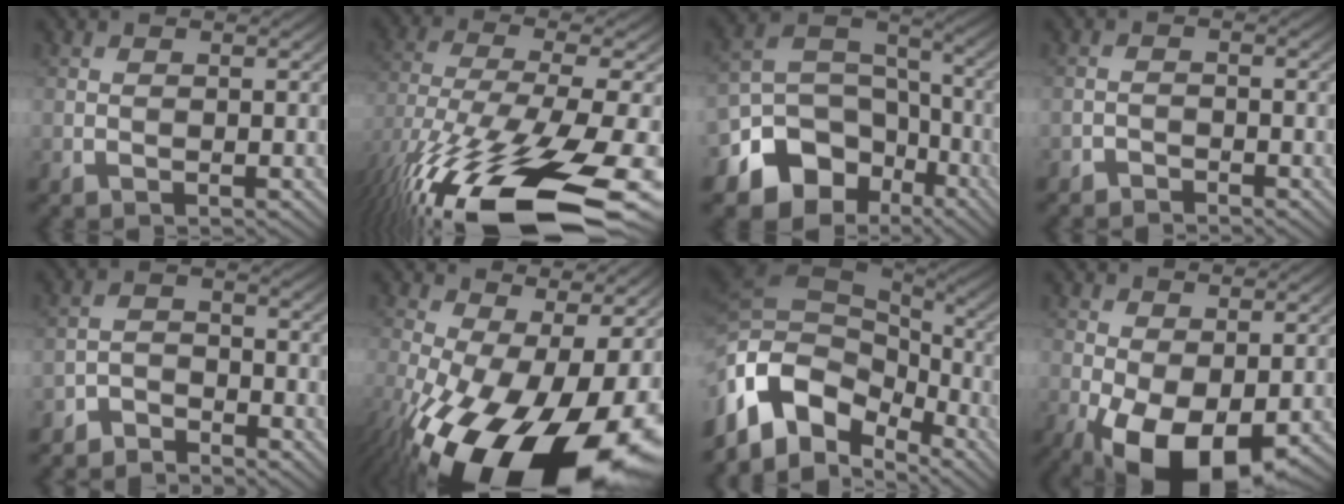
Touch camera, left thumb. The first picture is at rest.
{"total": 18.5, "force": [-11.1, 6.2, 13.5], "torque": [-0.276, -0.033, -0.180]}
{"total": 13.2, "force": [-8.1, 9.5, 4.4], "torque": [-0.119, -0.019, -0.136]}
{"total": 1.3, "force": [-1.2, 0.2, -0.3], "torque": [0.006, 0.001, -0.028]}
{"total": 3.6, "force": [-3.5, 1.1, 0.3], "torque": [-0.004, 0.004, -0.078]}
{"total": 21.0, "force": [-7.5, 10.1, 16.8], "torque": [-0.301, -0.065, -0.097]}
{"total": 14.5, "force": [-5.6, 9.8, 9.1], "torque": [-0.218, -0.013, -0.087]}
{"total": 10.7, "force": [-3.9, 5.5, 8.3], "torque": [-0.166, -0.024, -0.057]}